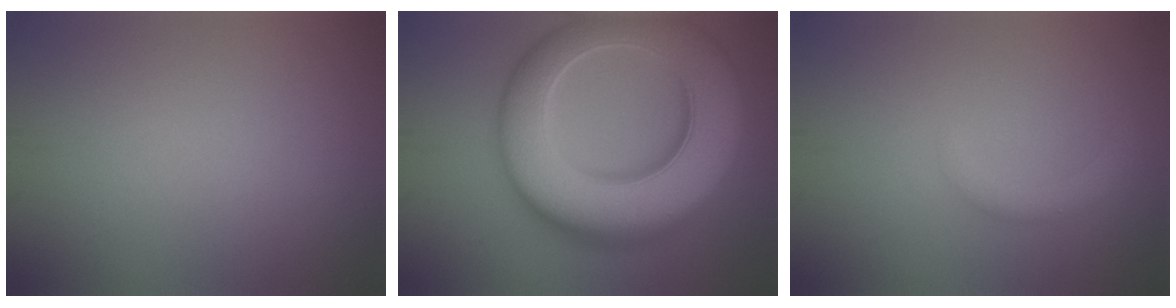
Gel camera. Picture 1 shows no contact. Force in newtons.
{"total": 13.9, "press": 13.8, "slide": 0.5}
{"total": 1.6, "press": 1.6, "slide": 0.2}